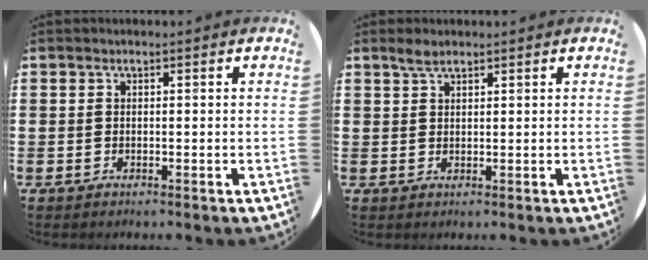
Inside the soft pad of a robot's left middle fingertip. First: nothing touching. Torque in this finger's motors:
{"motor_torque": [0.37, -0.29, 0.03, 0.01]}